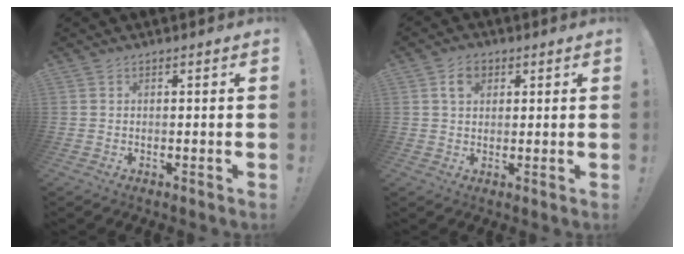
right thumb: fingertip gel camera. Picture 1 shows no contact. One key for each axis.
{"total": 4.9, "fx": 2.0, "fy": 3.6, "fz": 2.7, "tx": -0.038, "ty": 0.002, "tz": 0.035}